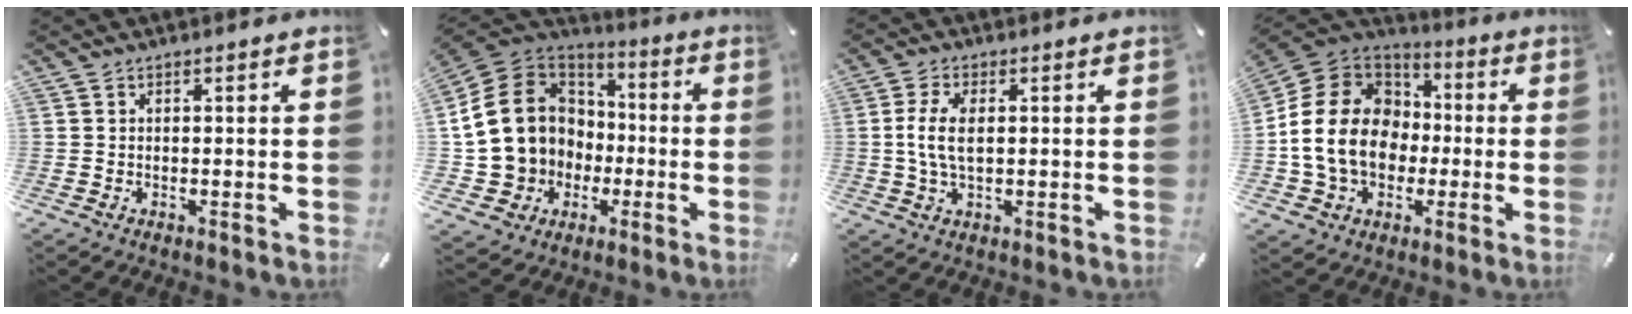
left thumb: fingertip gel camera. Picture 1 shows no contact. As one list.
[{"total": 18.5, "force": [-0.7, 16.9, 7.5], "torque": [-0.172, 0.011, 0.008]}, {"total": 6.8, "force": [0.6, 3.0, 6.1], "torque": [-0.142, -0.003, 0.003]}, {"total": 17.7, "force": [-3.1, 14.8, 9.3], "torque": [-0.204, 0.032, -0.054]}]